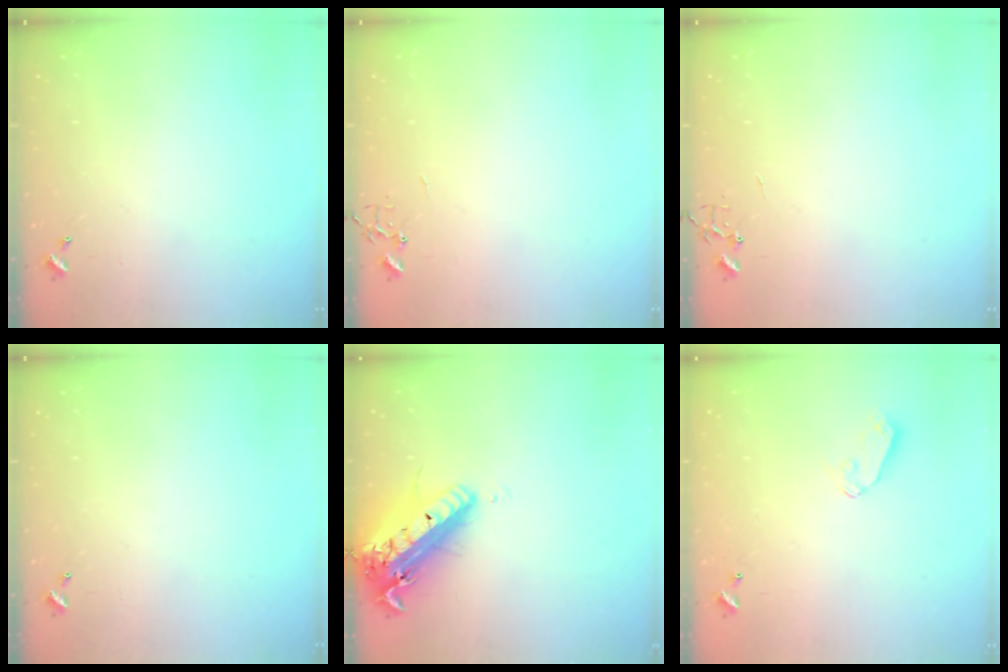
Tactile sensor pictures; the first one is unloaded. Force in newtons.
{"total": 0.0}
{"total": 0.0}
{"total": 0.0}
{"total": 21.3, "press": 20.9, "slide": 4.2}
{"total": 5.4, "press": 5.4, "slide": 0.5}